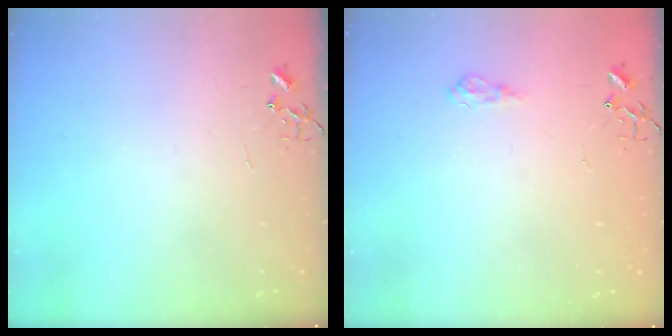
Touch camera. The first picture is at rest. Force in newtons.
{"total": 7.0, "press": 7.0, "slide": 0.8}